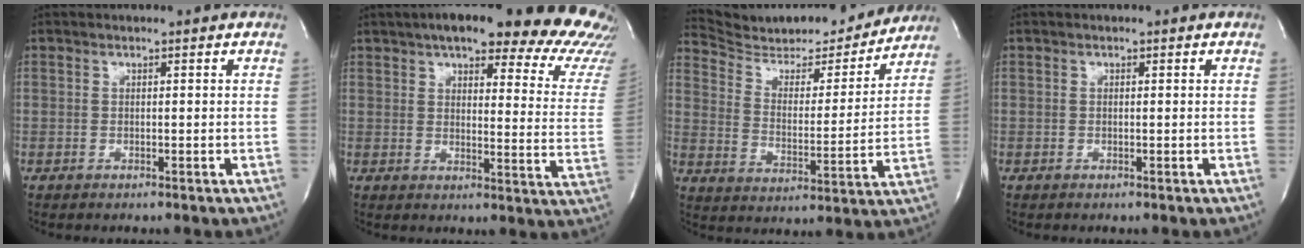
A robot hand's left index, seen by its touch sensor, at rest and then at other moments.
{"total": 26.5, "force": [21.7, 5.2, 14.2], "torque": [-0.166, -0.049, 0.240]}
{"total": 19.6, "force": [18.6, 3.7, 4.9], "torque": [-0.072, -0.017, 0.272]}
{"total": 0.0}